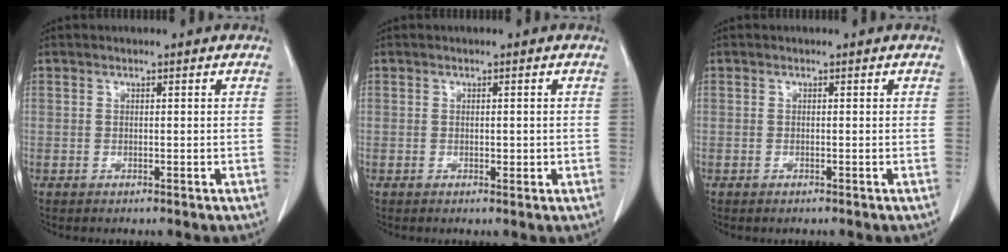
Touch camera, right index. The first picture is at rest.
{"total": 1.2, "force": [-0.1, 0.8, 0.9], "torque": [-0.009, 0.000, 0.002]}
{"total": 0.0}